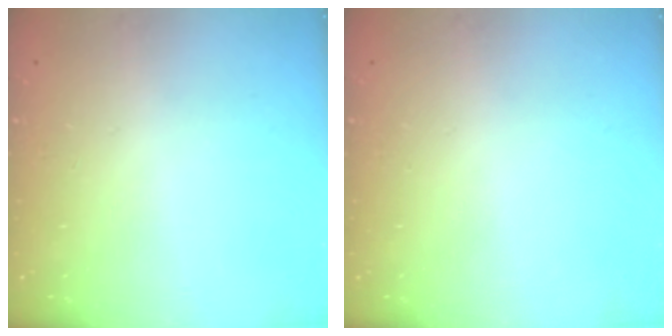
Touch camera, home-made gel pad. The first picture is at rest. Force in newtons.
{"total": 0.0}